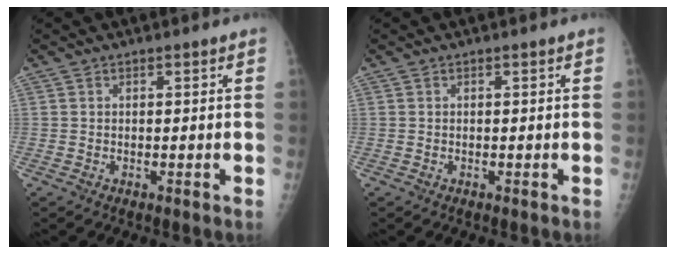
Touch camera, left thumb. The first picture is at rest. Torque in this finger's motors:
{"motor_torque": [0.00, 0.00, -0.01, -0.01, 0.00]}